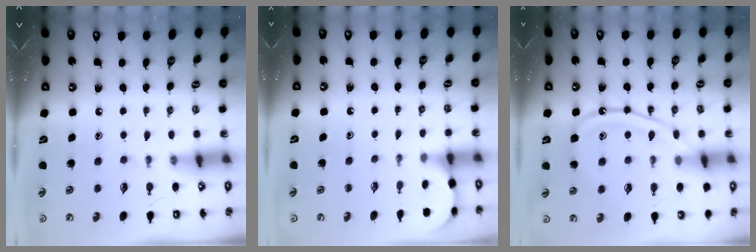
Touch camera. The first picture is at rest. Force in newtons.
{"total": 1.8, "press": 1.8, "slide": 0.2}
{"total": 14.3, "press": 14.2, "slide": 1.4}